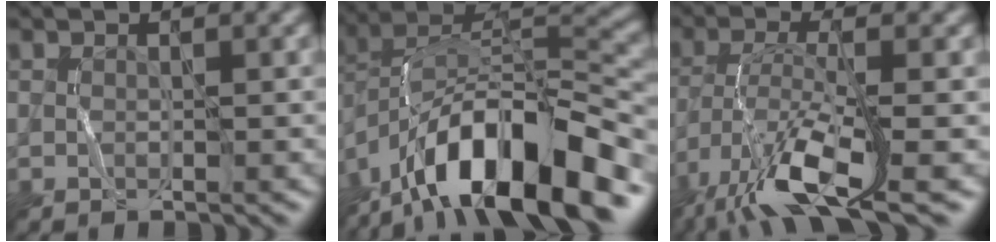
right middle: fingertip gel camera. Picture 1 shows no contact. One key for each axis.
{"total": 14.4, "fx": -9.0, "fy": 5.0, "fz": 10.2, "tx": -0.173, "ty": 0.023, "tz": -0.161}
{"total": 10.5, "fx": -6.8, "fy": 2.1, "fz": 7.7, "tx": -0.153, "ty": -0.005, "tz": -0.129}